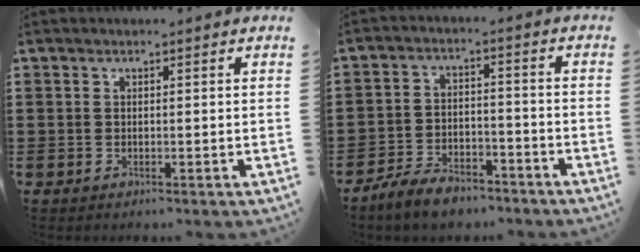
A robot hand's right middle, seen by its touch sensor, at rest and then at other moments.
{"total": 6.2, "force": [-5.5, 1.8, 2.2], "torque": [-0.053, 0.005, -0.110]}